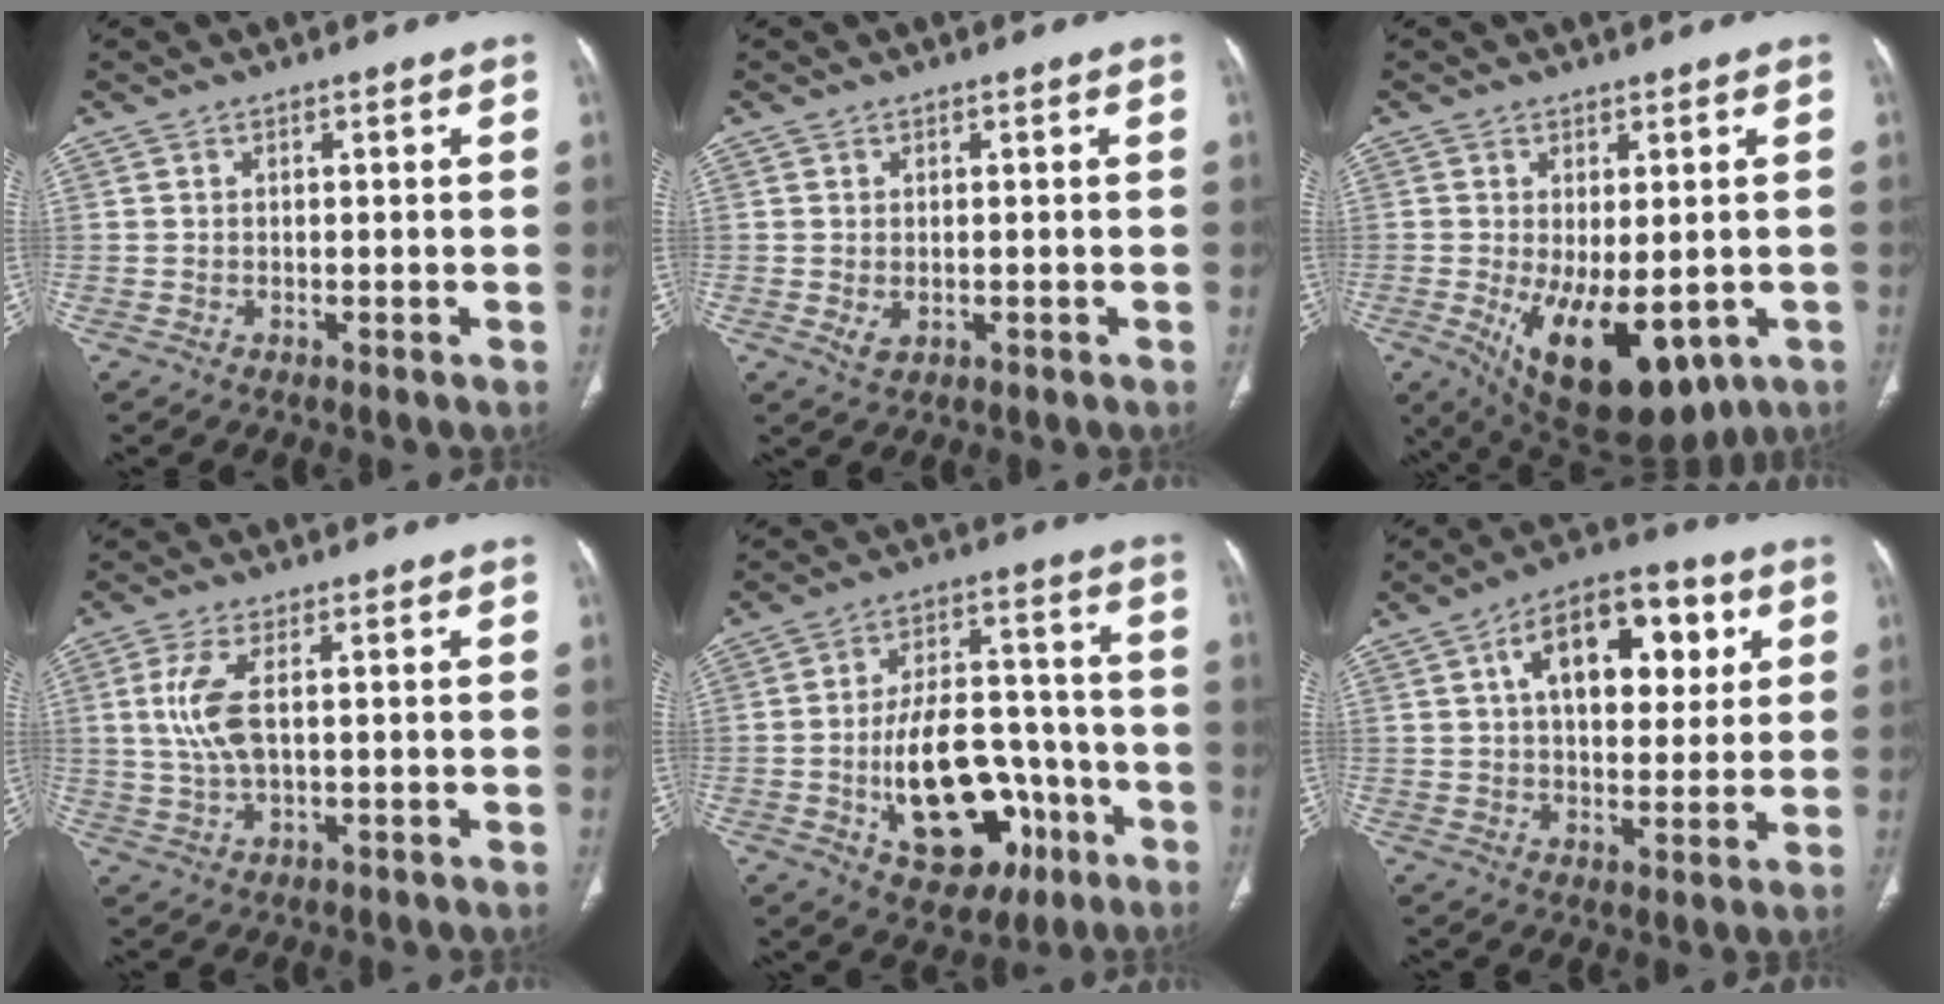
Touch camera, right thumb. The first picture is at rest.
{"total": 1.7, "force": [-0.3, 1.1, 1.3], "torque": [-0.023, -0.004, 0.002]}
{"total": 15.6, "force": [-5.0, 7.7, 12.6], "torque": [-0.190, -0.018, -0.048]}
{"total": 6.9, "force": [1.1, 2.8, 6.2], "torque": [-0.154, 0.001, 0.025]}
{"total": 20.2, "force": [-6.9, 11.7, 14.9], "torque": [-0.205, 0.048, -0.088]}
{"total": 16.8, "force": [5.3, 9.4, 12.9], "torque": [-0.152, 0.007, 0.078]}